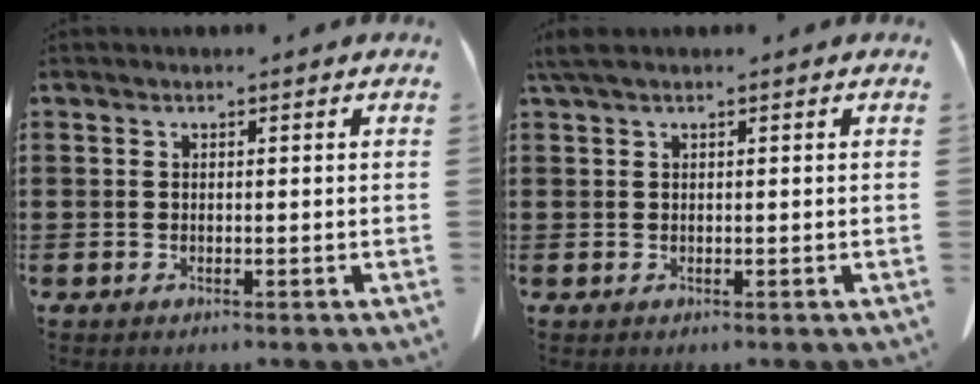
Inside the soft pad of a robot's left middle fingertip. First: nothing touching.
{"total": 1.2, "force": [0.6, 0.0, 1.0], "torque": [-0.022, -0.001, 0.012]}